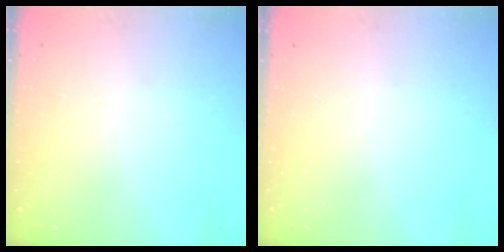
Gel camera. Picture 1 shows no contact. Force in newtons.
{"total": 0.0}